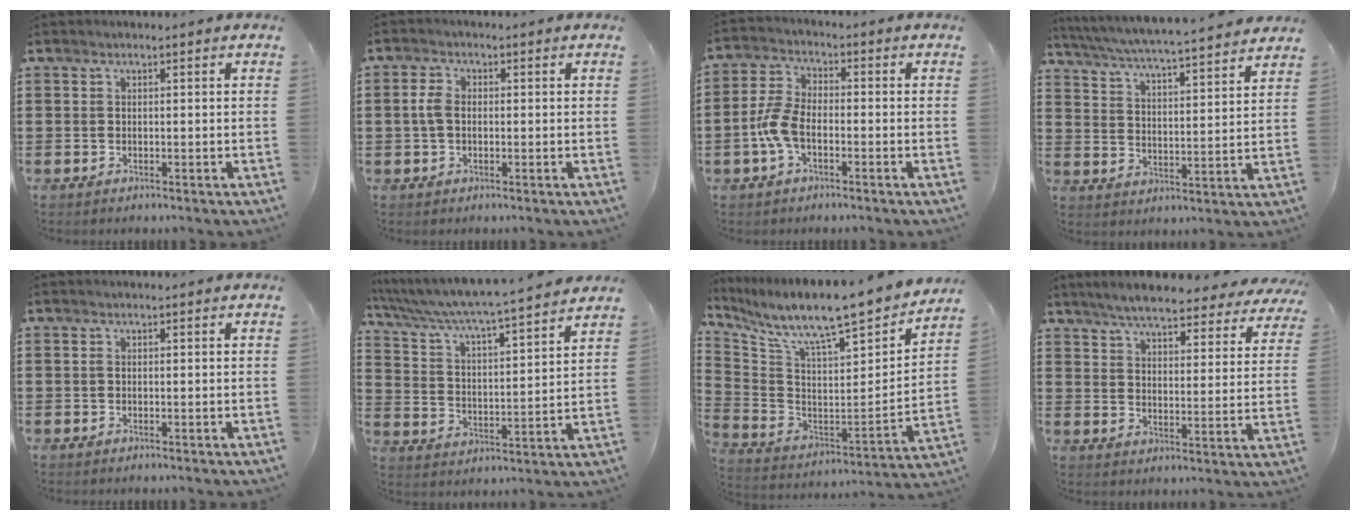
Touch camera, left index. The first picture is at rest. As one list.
[{"total": 3.4, "force": [0.1, 2.1, 2.7], "torque": [-0.070, 0.002, -0.003]}, {"total": 5.9, "force": [-2.0, 3.1, 4.7], "torque": [-0.119, -0.001, -0.045]}, {"total": 4.8, "force": [4.6, -0.5, 1.4], "torque": [-0.050, -0.038, 0.073]}, {"total": 0.5, "force": [-0.1, 0.2, 0.5], "torque": [-0.011, -0.001, -0.001]}, {"total": 5.2, "force": [4.7, -0.8, 2.1], "torque": [-0.063, -0.044, 0.070]}, {"total": 10.1, "force": [8.7, 0.7, 5.0], "torque": [-0.118, -0.081, 0.138]}, {"total": 5.9, "force": [5.5, 0.4, 2.1], "torque": [-0.064, -0.027, 0.096]}]